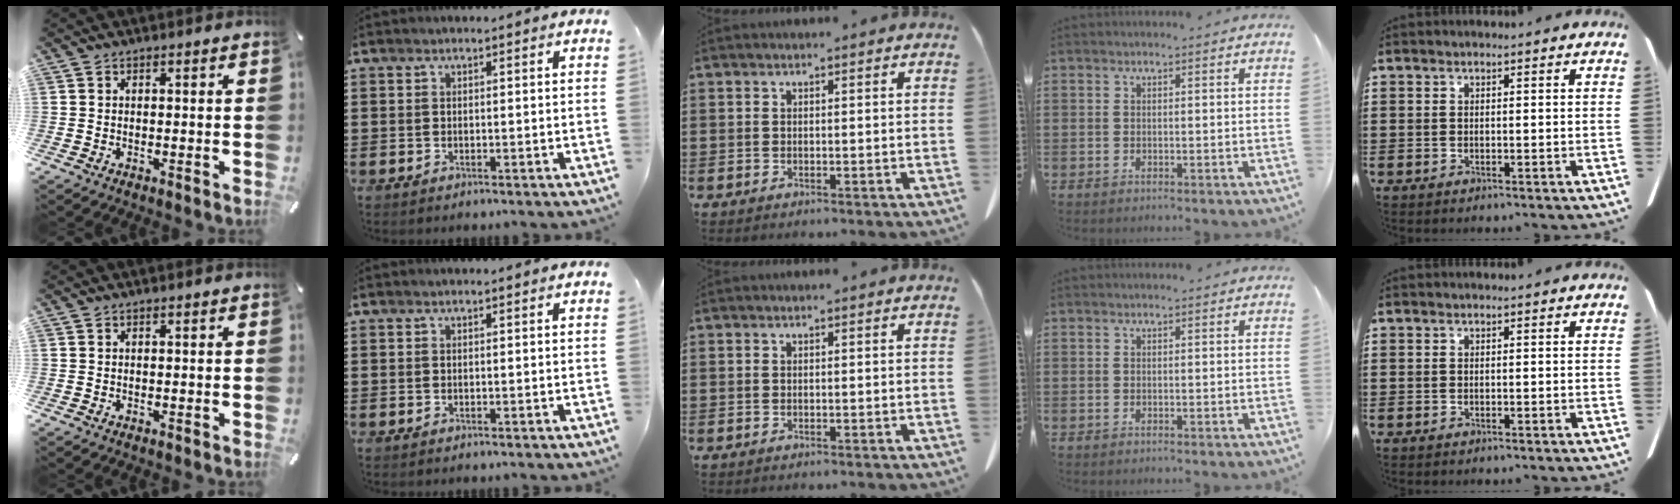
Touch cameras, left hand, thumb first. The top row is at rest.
{}